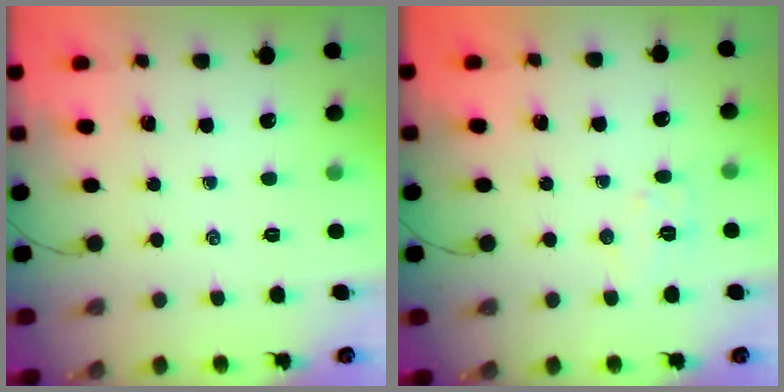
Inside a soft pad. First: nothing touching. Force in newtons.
{"total": 6.1, "press": 6.0, "slide": 1.1}